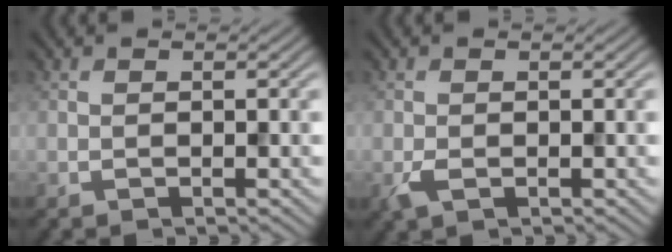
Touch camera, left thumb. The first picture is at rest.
{"total": 1.6, "force": [-0.5, 0.9, 1.2], "torque": [-0.032, -0.006, -0.010]}